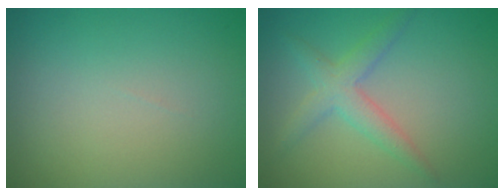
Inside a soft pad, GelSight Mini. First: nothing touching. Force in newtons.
{"total": 2.9, "press": 2.9, "slide": 0.1}